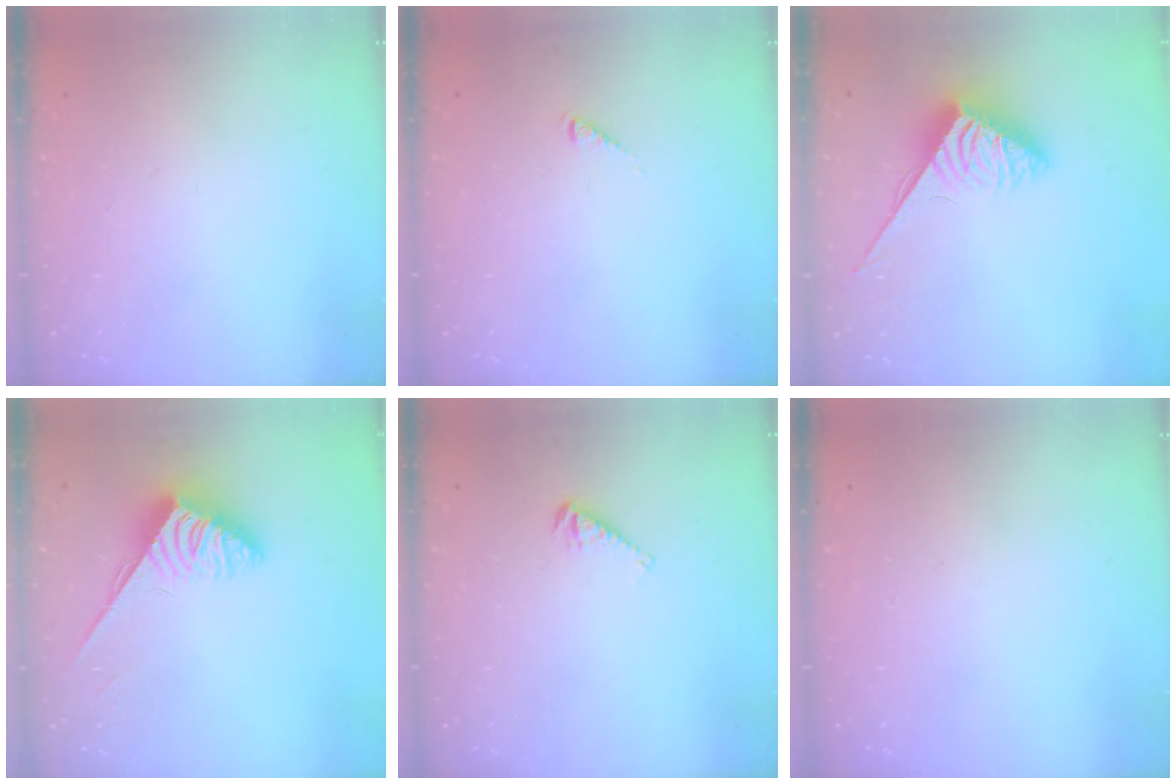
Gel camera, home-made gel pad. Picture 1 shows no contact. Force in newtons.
{"total": 0.0}
{"total": 4.0, "press": 4.0, "slide": 0.3}
{"total": 3.8, "press": 3.7, "slide": 0.5}
{"total": 3.4, "press": 3.3, "slide": 0.6}
{"total": 0.0}